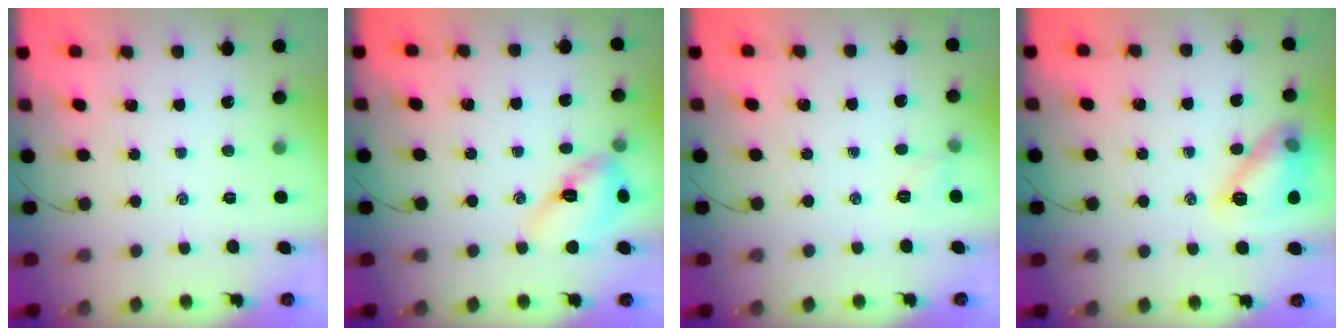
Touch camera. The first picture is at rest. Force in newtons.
{"total": 11.2, "press": 11.1, "slide": 1.2}
{"total": 4.7, "press": 4.5, "slide": 1.4}
{"total": 13.0, "press": 13.0, "slide": 0.4}